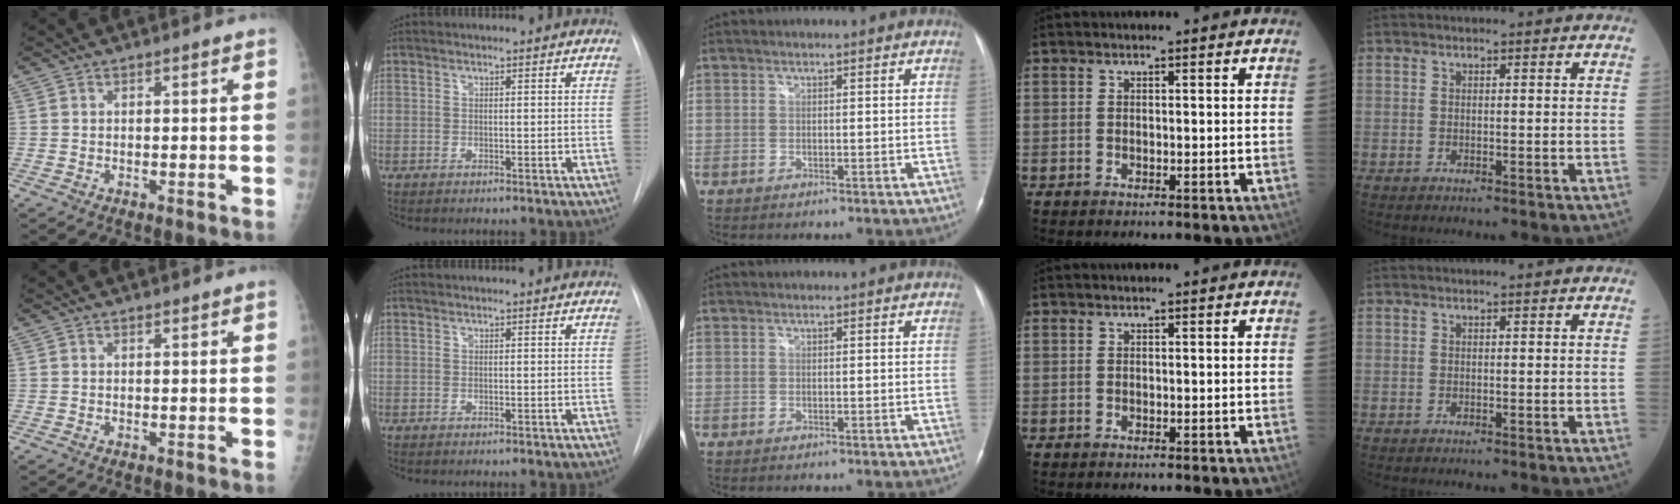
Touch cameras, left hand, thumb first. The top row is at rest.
{}